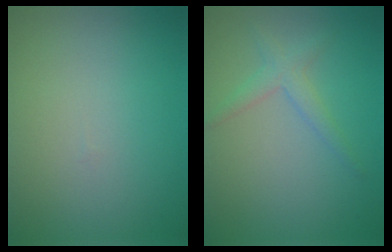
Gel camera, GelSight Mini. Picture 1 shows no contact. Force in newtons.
{"total": 1.8, "press": 1.8, "slide": 0.1}